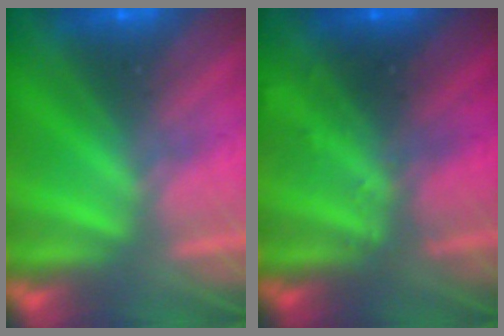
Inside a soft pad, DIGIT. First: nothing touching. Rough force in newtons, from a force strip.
{"total": 2.4}